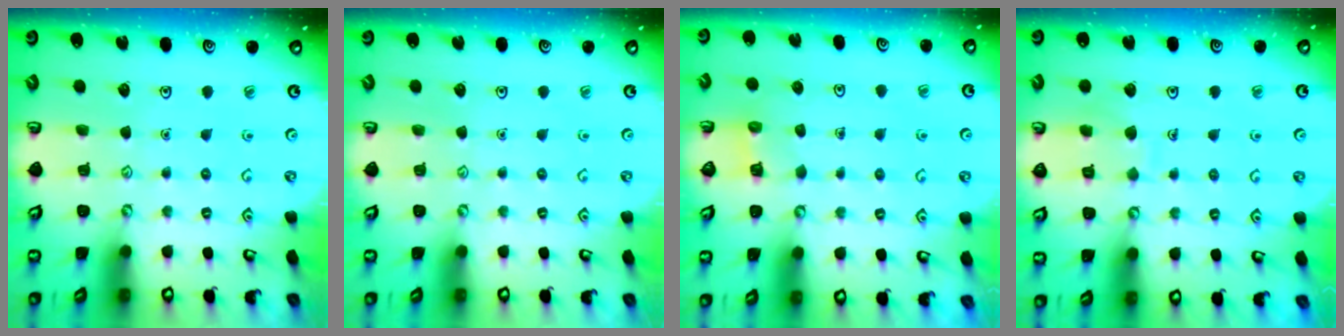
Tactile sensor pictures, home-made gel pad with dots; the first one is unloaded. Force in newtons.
{"total": 0.0}
{"total": 2.5, "press": 2.5, "slide": 0.1}
{"total": 6.2, "press": 6.2, "slide": 0.6}